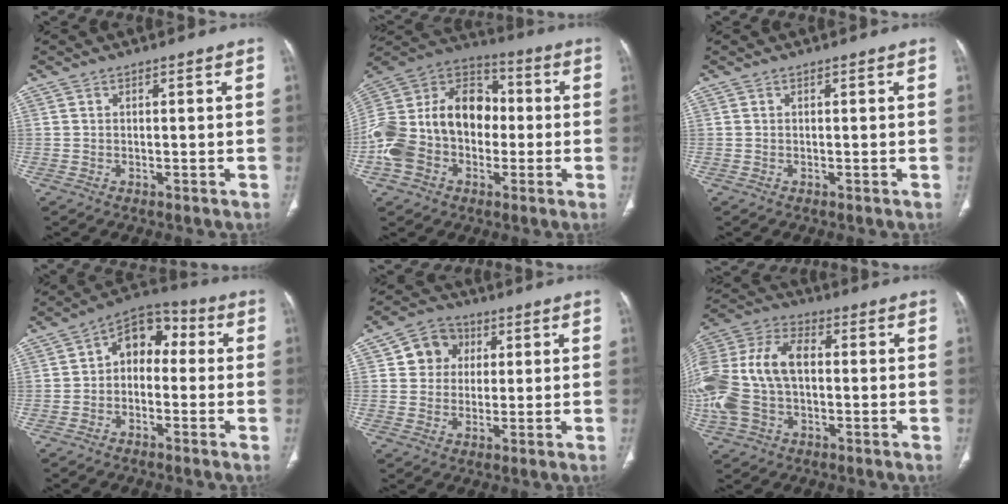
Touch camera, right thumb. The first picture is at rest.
{"total": 23.6, "force": [-2.5, 17.2, 15.9], "torque": [-0.321, 0.051, -0.045]}
{"total": 0.0}
{"total": 8.7, "force": [0.0, 6.2, 6.2], "torque": [-0.060, 0.039, -0.020]}
{"total": 7.5, "force": [2.1, 6.8, 2.4], "torque": [-0.005, 0.001, 0.031]}
{"total": 20.8, "force": [-0.1, 13.6, 15.7], "torque": [-0.377, 0.032, 0.002]}